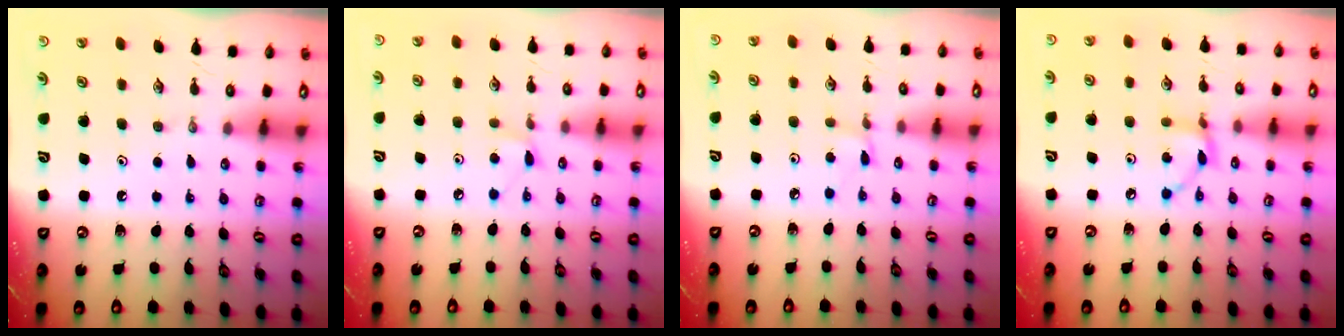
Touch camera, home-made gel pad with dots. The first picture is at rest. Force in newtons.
{"total": 4.8, "press": 4.8, "slide": 0.5}
{"total": 1.6, "press": 1.6, "slide": 0.2}
{"total": 5.7, "press": 5.7, "slide": 0.2}